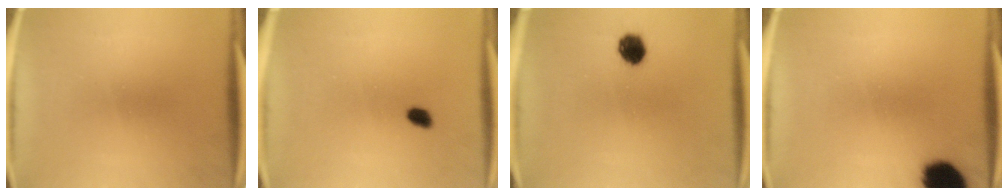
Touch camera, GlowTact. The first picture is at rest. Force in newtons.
{"total": 1.4}
{"total": 5.3}
{"total": 12.3}